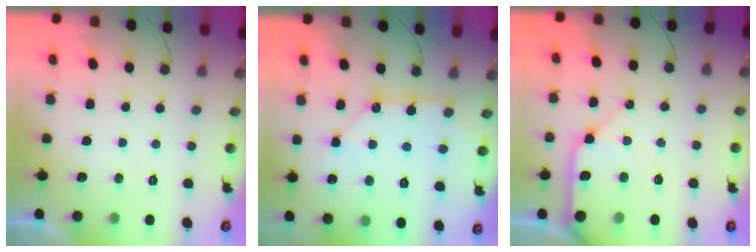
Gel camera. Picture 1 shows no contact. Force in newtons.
{"total": 11.7, "press": 11.7, "slide": 1.0}
{"total": 12.0, "press": 11.8, "slide": 1.6}